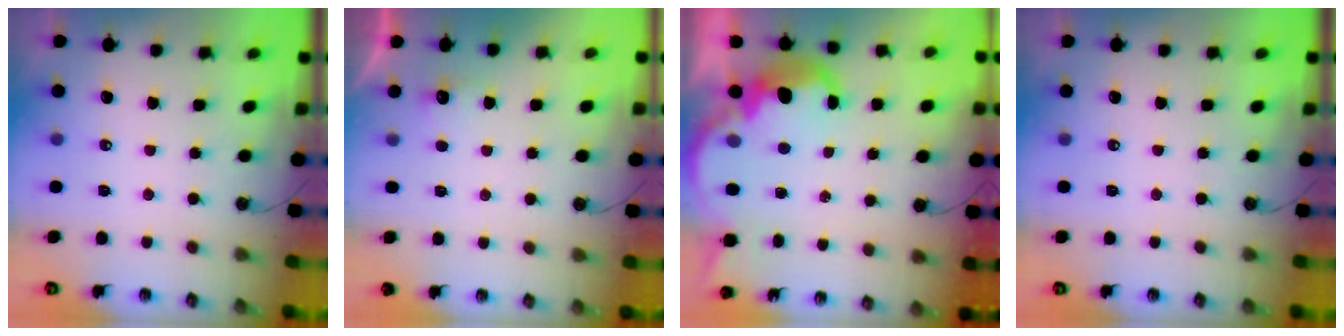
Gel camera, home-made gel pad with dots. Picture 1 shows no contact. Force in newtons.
{"total": 5.5, "press": 5.5, "slide": 1.0}
{"total": 8.0, "press": 8.0, "slide": 0.5}
{"total": 0.0}